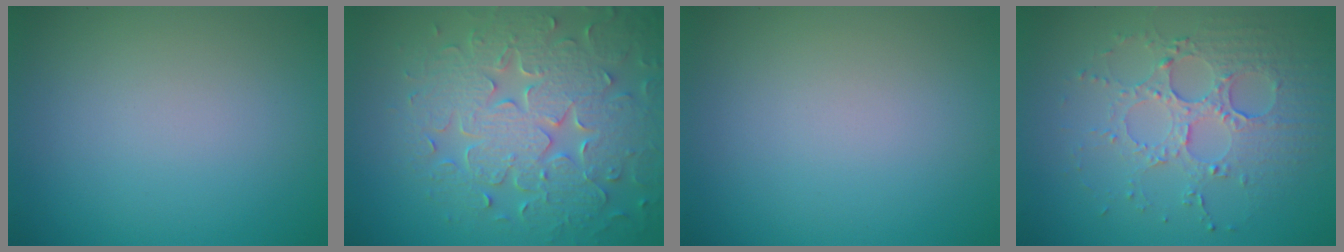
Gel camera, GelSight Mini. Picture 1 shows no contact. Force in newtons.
{"total": 8.3, "press": 6.3, "slide": 5.5}
{"total": 0.0}
{"total": 4.0, "press": 3.7, "slide": 1.4}